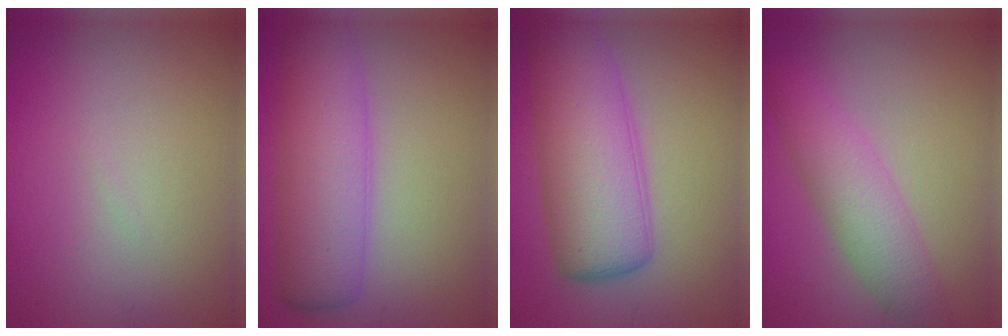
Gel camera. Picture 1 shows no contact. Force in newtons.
{"total": 7.6, "press": 7.6, "slide": 0.1}
{"total": 9.2, "press": 9.2, "slide": 0.4}
{"total": 4.6, "press": 4.6, "slide": 0.2}